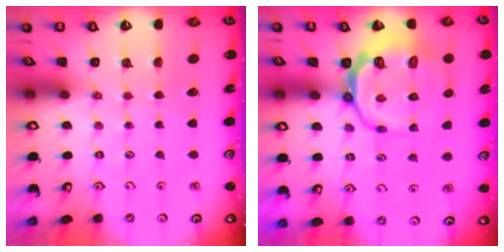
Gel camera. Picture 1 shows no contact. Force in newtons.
{"total": 10.8, "press": 10.3, "slide": 3.0}